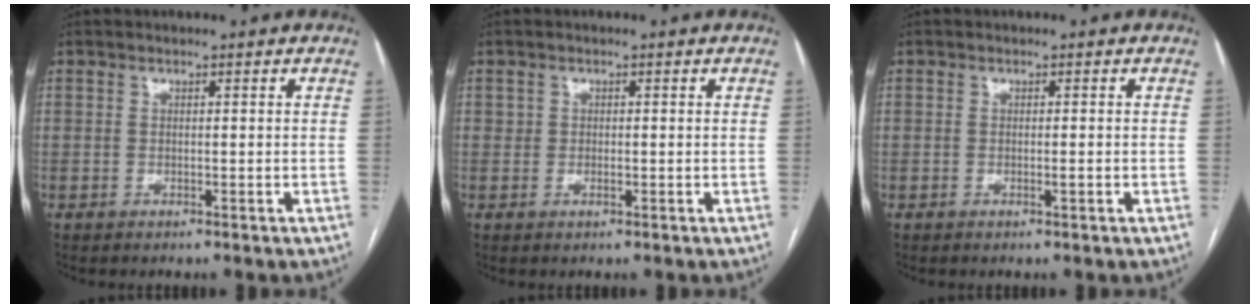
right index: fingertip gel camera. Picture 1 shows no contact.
{"total": 0.8, "force": [-0.2, 0.4, 0.6], "torque": [-0.014, -0.001, -0.003]}
{"total": 0.7, "force": [-0.3, -0.2, 0.7], "torque": [-0.013, 0.000, -0.004]}